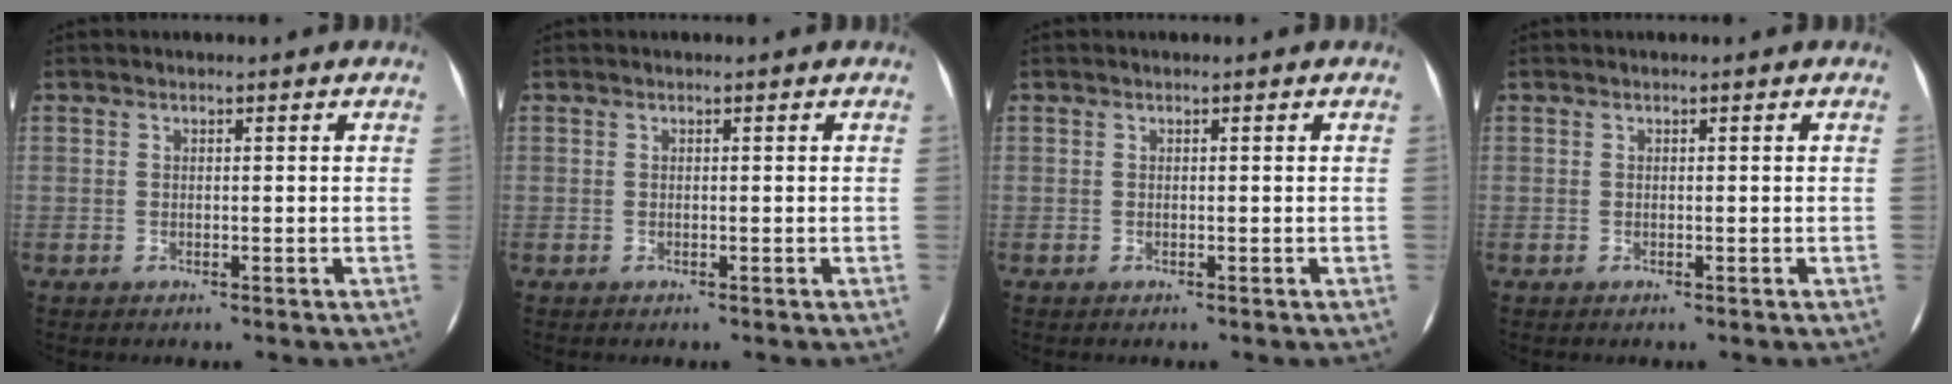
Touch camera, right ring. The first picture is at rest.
{"total": 0.0}
{"total": 0.0}
{"total": 0.0}